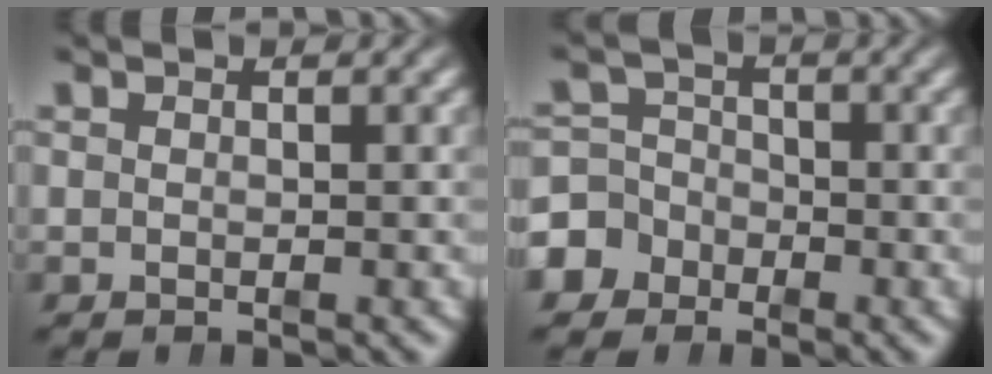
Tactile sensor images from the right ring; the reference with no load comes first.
{"total": 6.3, "force": [-2.8, 5.4, 1.5], "torque": [-0.025, -0.020, -0.047]}